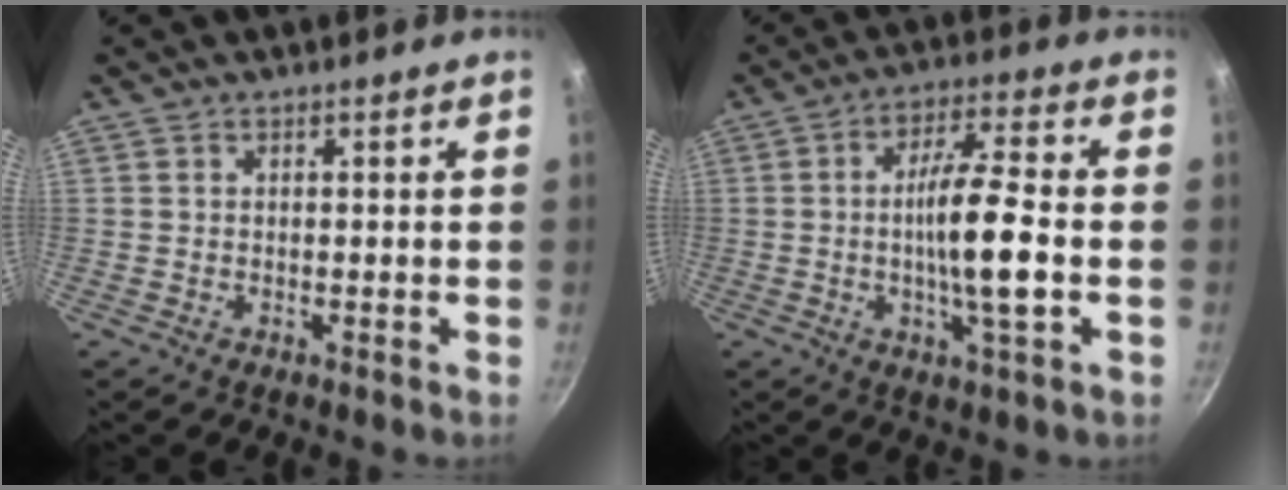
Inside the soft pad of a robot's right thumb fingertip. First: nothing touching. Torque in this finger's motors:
{"motor_torque": [2.68, 2.33, 2.32, -0.45, 0.79]}